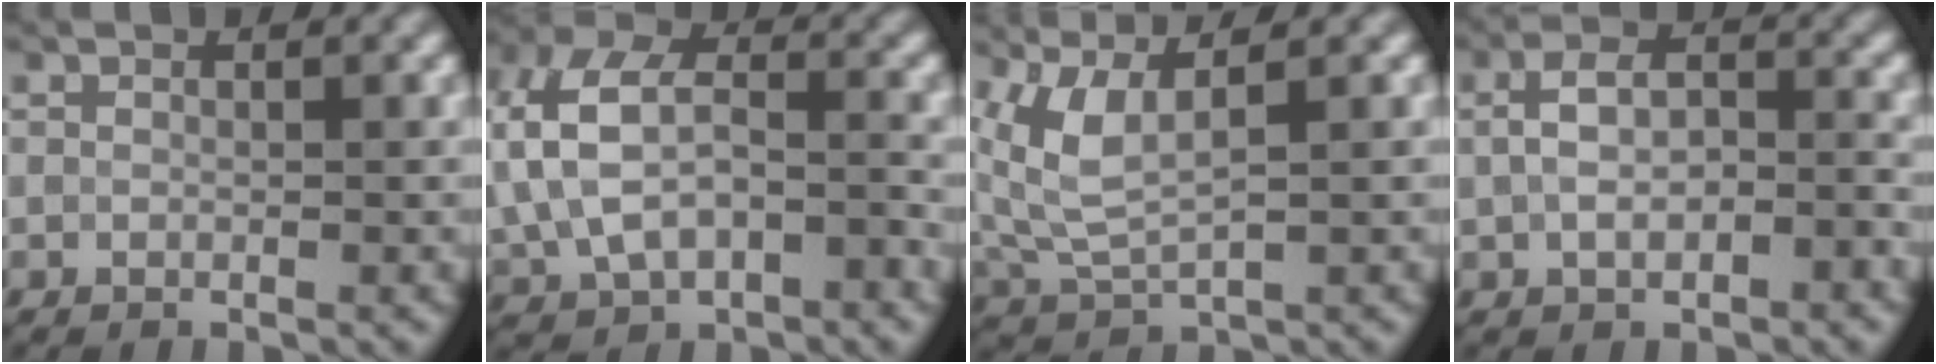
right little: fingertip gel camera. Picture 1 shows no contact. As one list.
[{"total": 9.0, "force": [-0.1, 6.0, 6.6], "torque": [-0.154, 0.008, -0.006]}, {"total": 4.5, "force": [2.1, 1.5, 3.8], "torque": [-0.098, 0.004, 0.053]}, {"total": 4.5, "force": [-0.2, 2.6, 3.7], "torque": [-0.065, 0.006, -0.002]}]